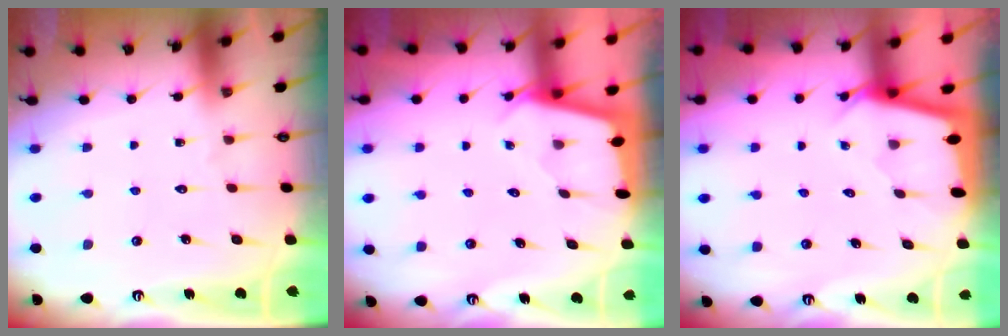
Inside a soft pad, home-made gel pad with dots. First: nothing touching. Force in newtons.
{"total": 1.6, "press": 1.6, "slide": 0.1}
{"total": 2.2, "press": 2.2, "slide": 0.1}